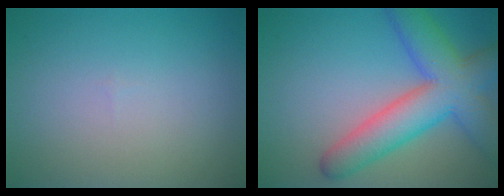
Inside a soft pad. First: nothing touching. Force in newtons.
{"total": 8.6, "press": 8.6, "slide": 0.4}